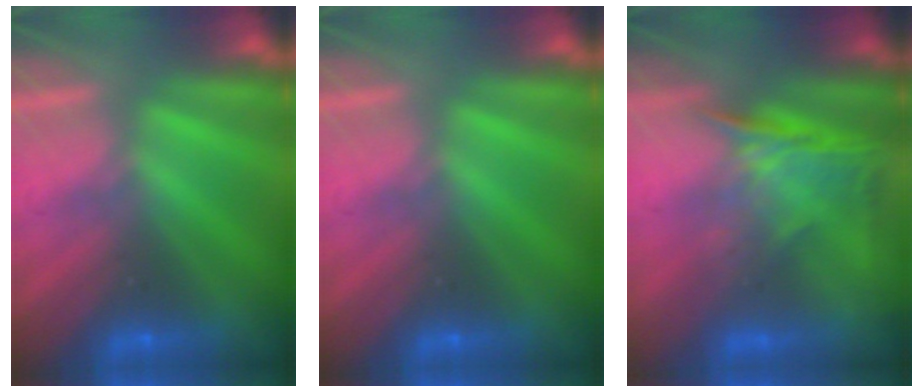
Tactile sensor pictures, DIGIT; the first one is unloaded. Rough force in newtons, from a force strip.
{"total": 0.0}
{"total": 1.3}